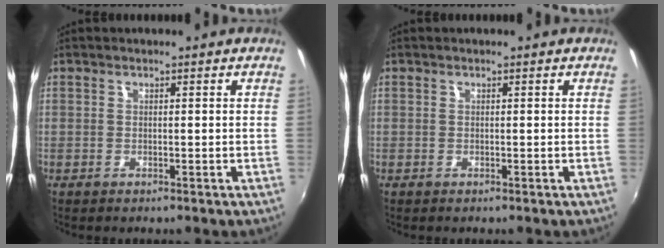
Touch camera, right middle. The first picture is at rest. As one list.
[{"total": 0.0}]